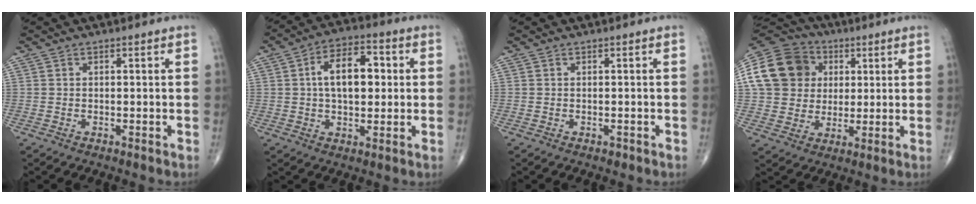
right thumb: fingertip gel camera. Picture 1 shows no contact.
{"total": 11.7, "force": [1.5, 6.6, 9.5], "torque": [-0.136, 0.017, 0.020]}
{"total": 0.5, "force": [-0.3, 0.3, 0.3], "torque": [-0.004, 0.000, -0.004]}
{"total": 17.7, "force": [4.1, 15.0, 8.5], "torque": [-0.149, 0.022, 0.073]}